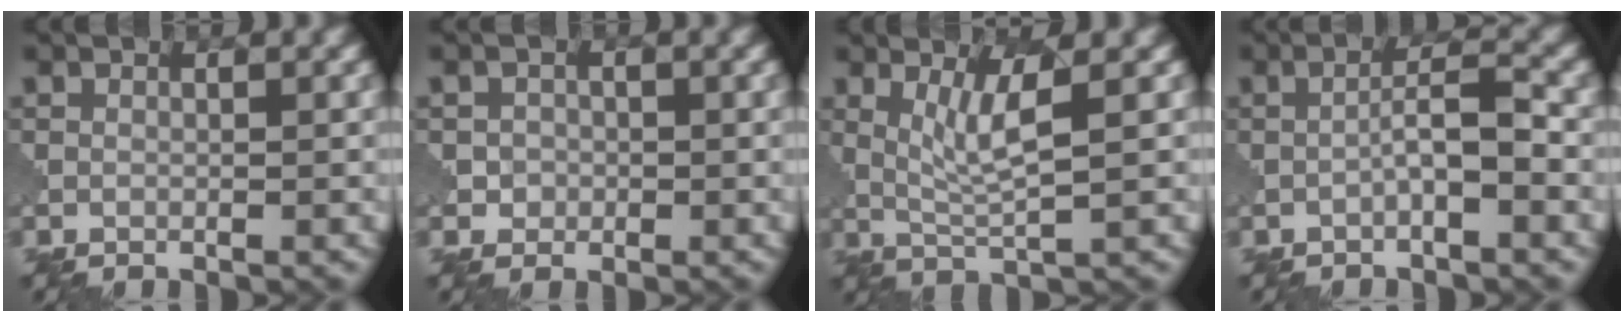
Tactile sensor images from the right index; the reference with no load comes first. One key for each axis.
{"total": 1.5, "fx": -0.1, "fy": 1.5, "fz": 0.3, "tx": 0.009, "ty": -0.001, "tz": -0.006}
{"total": 3.5, "fx": 0.9, "fy": 0.5, "fz": 3.3, "tx": -0.069, "ty": -0.007, "tz": 0.025}
{"total": 2.9, "fx": -1.0, "fy": 0.4, "fz": 2.7, "tx": -0.048, "ty": 0.013, "tz": -0.023}